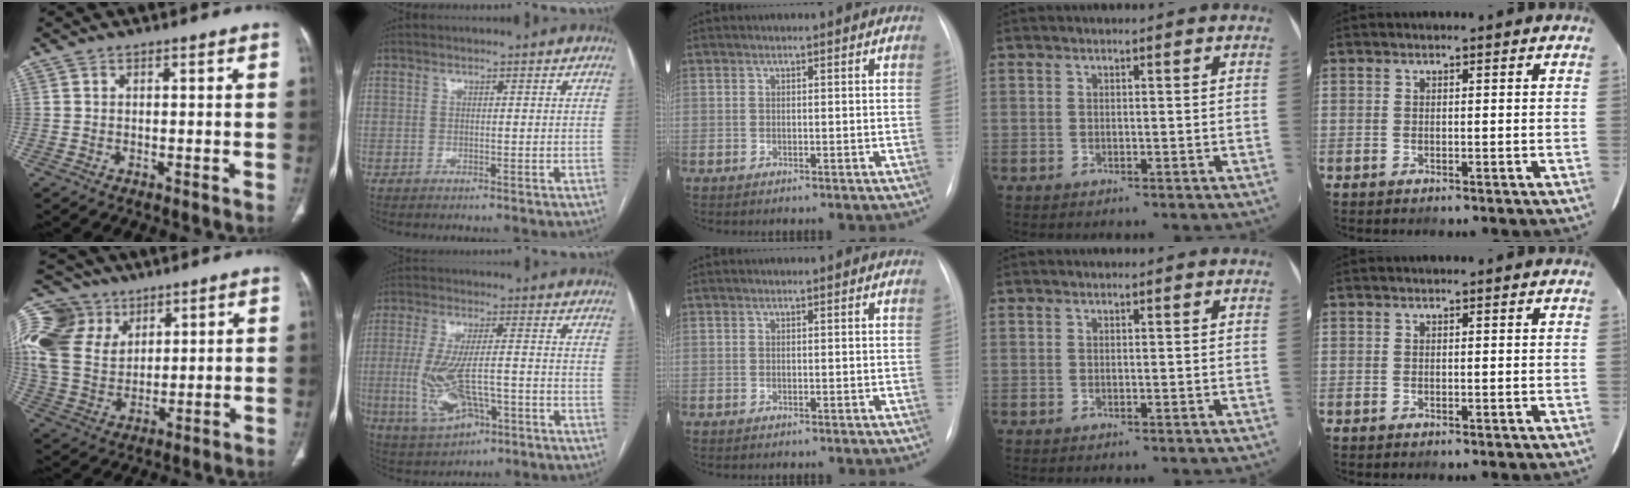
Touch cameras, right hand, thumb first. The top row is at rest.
{"thumb": {"total": 21.2, "force": [9.0, 15.5, 11.3], "torque": [-0.267, 0.021, 0.181]}, "index": {"total": 10.7, "force": [-3.0, 3.8, 9.5], "torque": [-0.199, -0.003, -0.043]}}